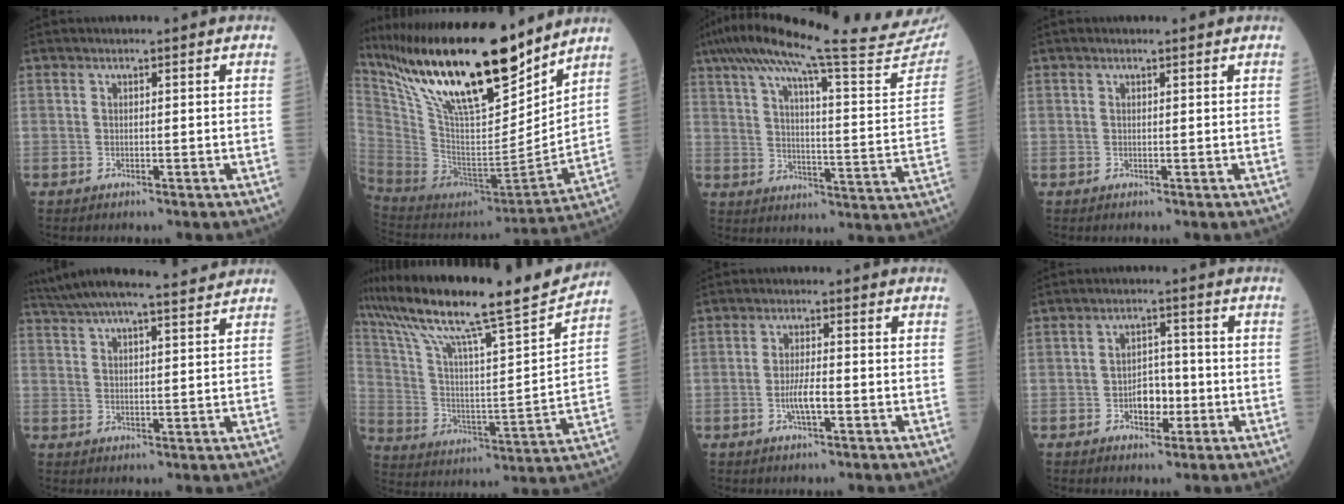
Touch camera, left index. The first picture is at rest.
{"total": 25.4, "force": [18.9, 5.6, 16.1], "torque": [-0.292, -0.011, 0.335]}
{"total": 29.0, "force": [25.5, 0.8, 13.7], "torque": [-0.223, -0.063, 0.324]}
{"total": 0.0}
{"total": 14.6, "force": [13.3, 0.9, 5.9], "torque": [-0.108, 0.018, 0.194]}
{"total": 21.7, "force": [18.1, 0.4, 12.0], "torque": [-0.216, -0.013, 0.290]}
{"total": 3.7, "force": [-1.8, 0.7, 3.2], "torque": [-0.066, -0.006, -0.034]}
{"total": 4.7, "force": [-2.1, 2.8, 3.2], "torque": [-0.049, 0.004, -0.035]}